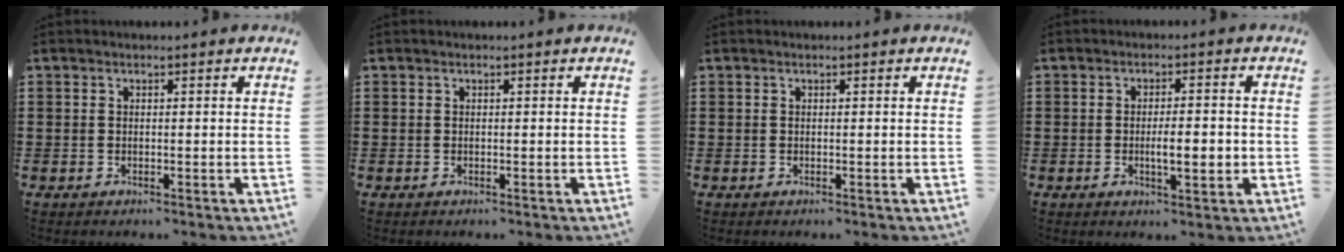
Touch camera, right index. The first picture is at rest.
{"total": 0.0}
{"total": 0.0}
{"total": 5.0, "force": [-0.8, 1.2, 4.8], "torque": [-0.066, -0.005, -0.018]}